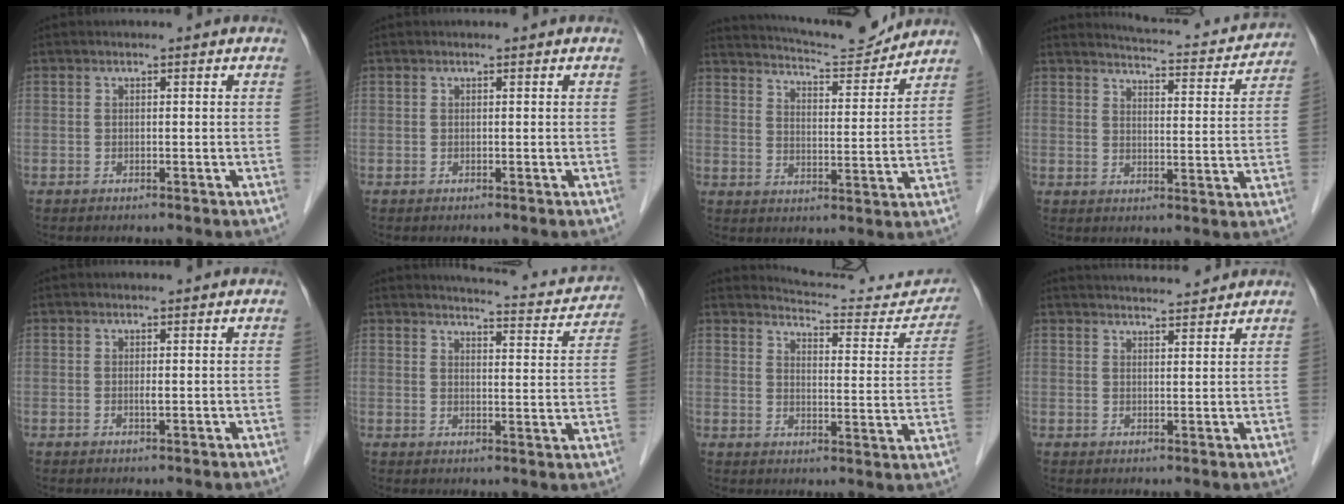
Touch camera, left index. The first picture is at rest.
{"total": 0.0}
{"total": 12.7, "force": [12.2, 0.8, 3.2], "torque": [-0.059, 0.000, 0.178]}
{"total": 13.5, "force": [13.1, 1.7, 2.8], "torque": [-0.031, -0.021, 0.147]}
{"total": 0.6, "force": [0.2, 0.0, 0.6], "torque": [-0.013, -0.001, 0.002]}
{"total": 12.5, "force": [11.9, 2.1, 2.9], "torque": [-0.024, -0.021, 0.123]}
{"total": 14.7, "force": [14.4, 2.5, 1.8], "torque": [-0.004, -0.042, 0.160]}
{"total": 6.3, "force": [6.1, 0.4, 1.6], "torque": [-0.024, 0.023, 0.078]}